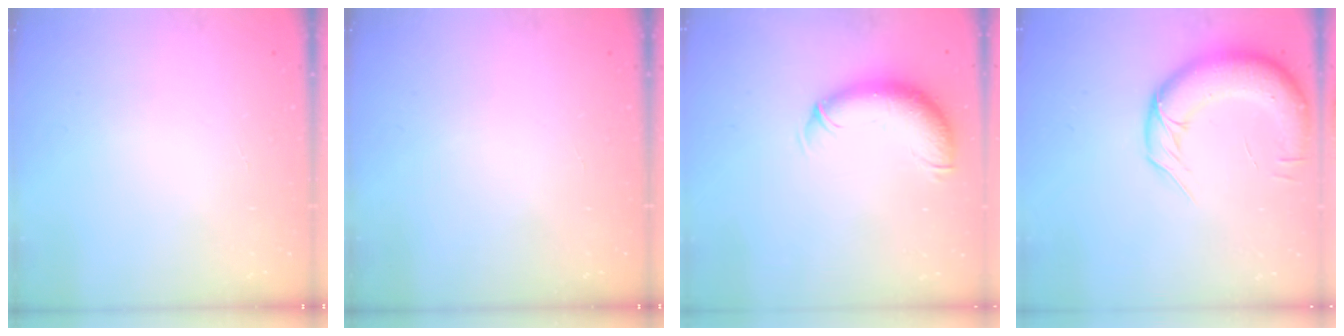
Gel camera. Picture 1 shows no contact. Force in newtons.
{"total": 0.0}
{"total": 10.9, "press": 10.6, "slide": 2.3}
{"total": 13.9, "press": 13.4, "slide": 3.7}